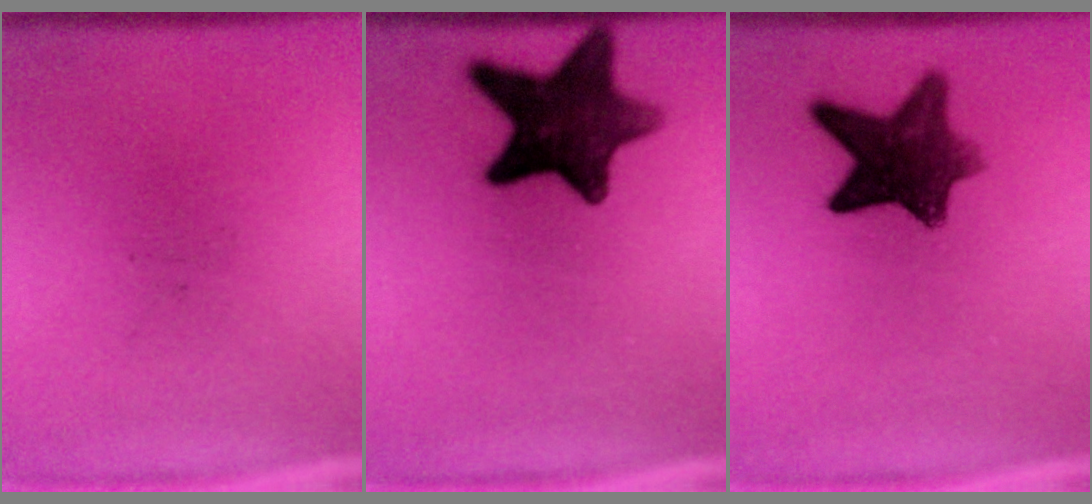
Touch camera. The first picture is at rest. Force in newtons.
{"total": 13.3}
{"total": 9.7}